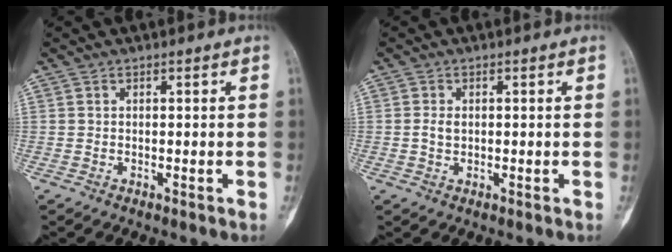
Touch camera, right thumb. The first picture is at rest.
{"total": 2.5, "force": [-0.2, 1.9, 1.6], "torque": [-0.027, 0.007, -0.005]}